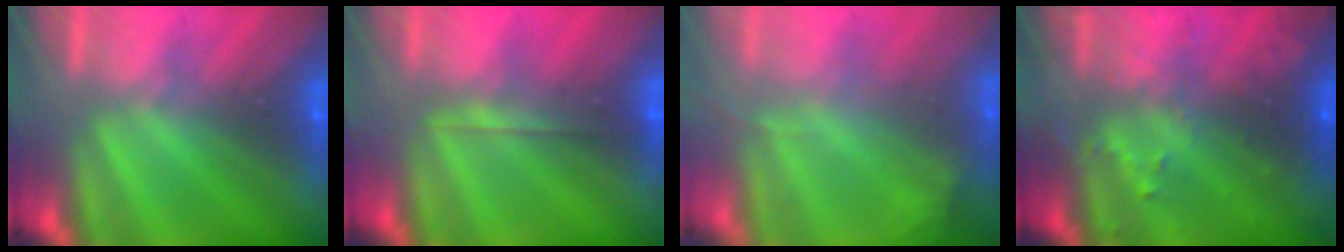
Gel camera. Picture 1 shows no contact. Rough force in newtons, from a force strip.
{"total": 1.8}
{"total": 1.1}
{"total": 9.4}